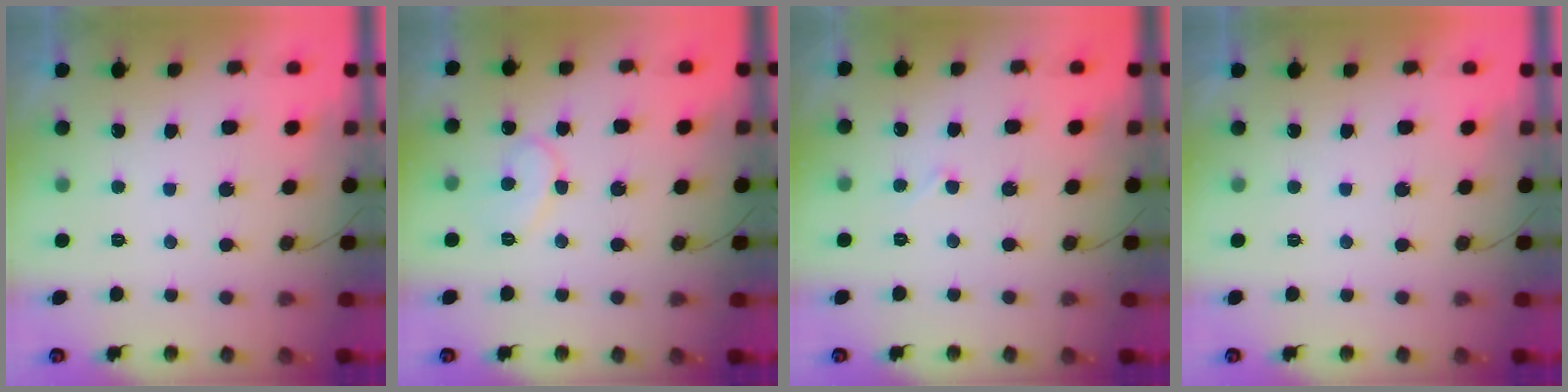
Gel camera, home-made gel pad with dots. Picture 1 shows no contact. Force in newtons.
{"total": 8.3, "press": 8.2, "slide": 0.6}
{"total": 2.8, "press": 2.8, "slide": 0.2}
{"total": 1.8, "press": 1.8, "slide": 0.0}